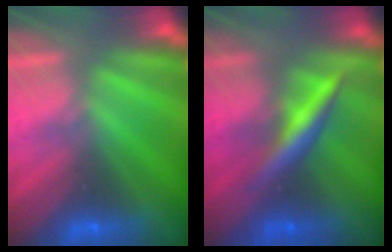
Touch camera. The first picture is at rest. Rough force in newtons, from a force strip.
{"total": 2.8}